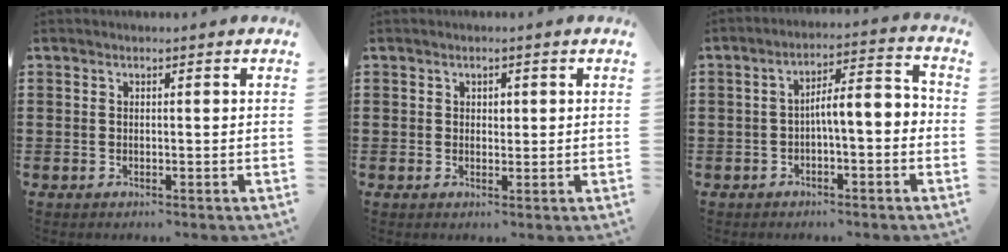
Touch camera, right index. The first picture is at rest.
{"total": 0.9, "force": [0.3, 0.7, 0.5], "torque": [-0.002, 0.001, 0.004]}
{"total": 5.3, "force": [-1.3, 1.5, 5.0], "torque": [-0.093, 0.008, -0.029]}